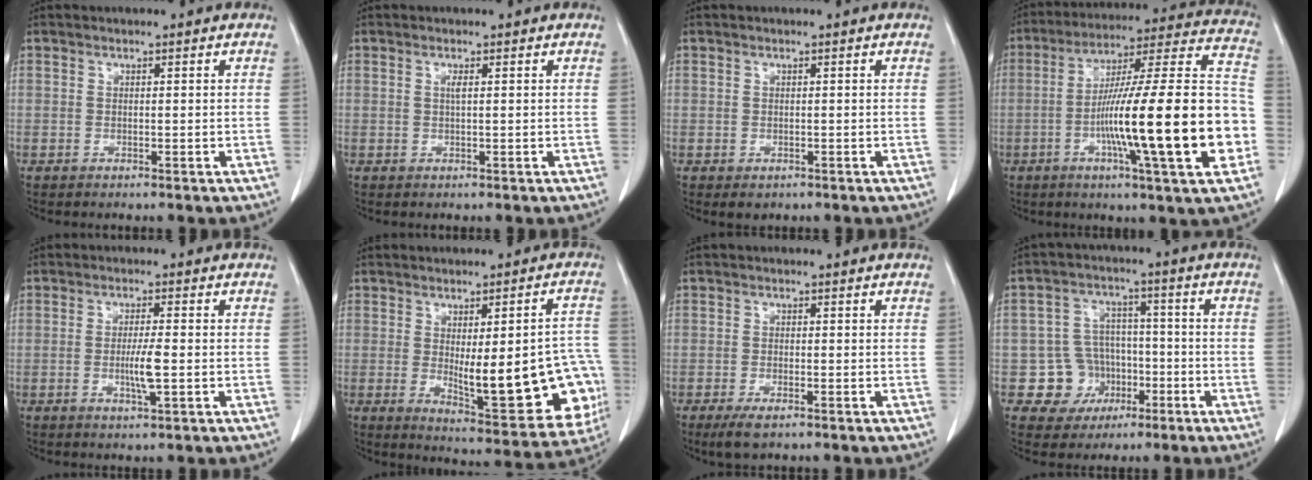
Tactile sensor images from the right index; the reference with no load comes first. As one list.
[{"total": 0.8, "force": [0.2, 0.0, 0.8], "torque": [-0.018, 0.001, 0.004]}, {"total": 1.3, "force": [-0.6, 1.1, 0.5], "torque": [-0.005, 0.002, -0.002]}, {"total": 25.1, "force": [-5.9, 0.9, 24.3], "torque": [-0.333, 0.002, -0.101]}, {"total": 4.0, "force": [-0.7, 0.1, 4.0], "torque": [-0.075, -0.005, -0.012]}, {"total": 19.8, "force": [-2.8, 5.5, 18.8], "torque": [-0.165, 0.010, -0.008]}, {"total": 3.0, "force": [-1.8, 0.8, 2.2], "torque": [-0.045, -0.005, -0.028]}, {"total": 7.6, "force": [-2.5, 7.1, 0.7], "torque": [0.003, 0.019, -0.029]}]